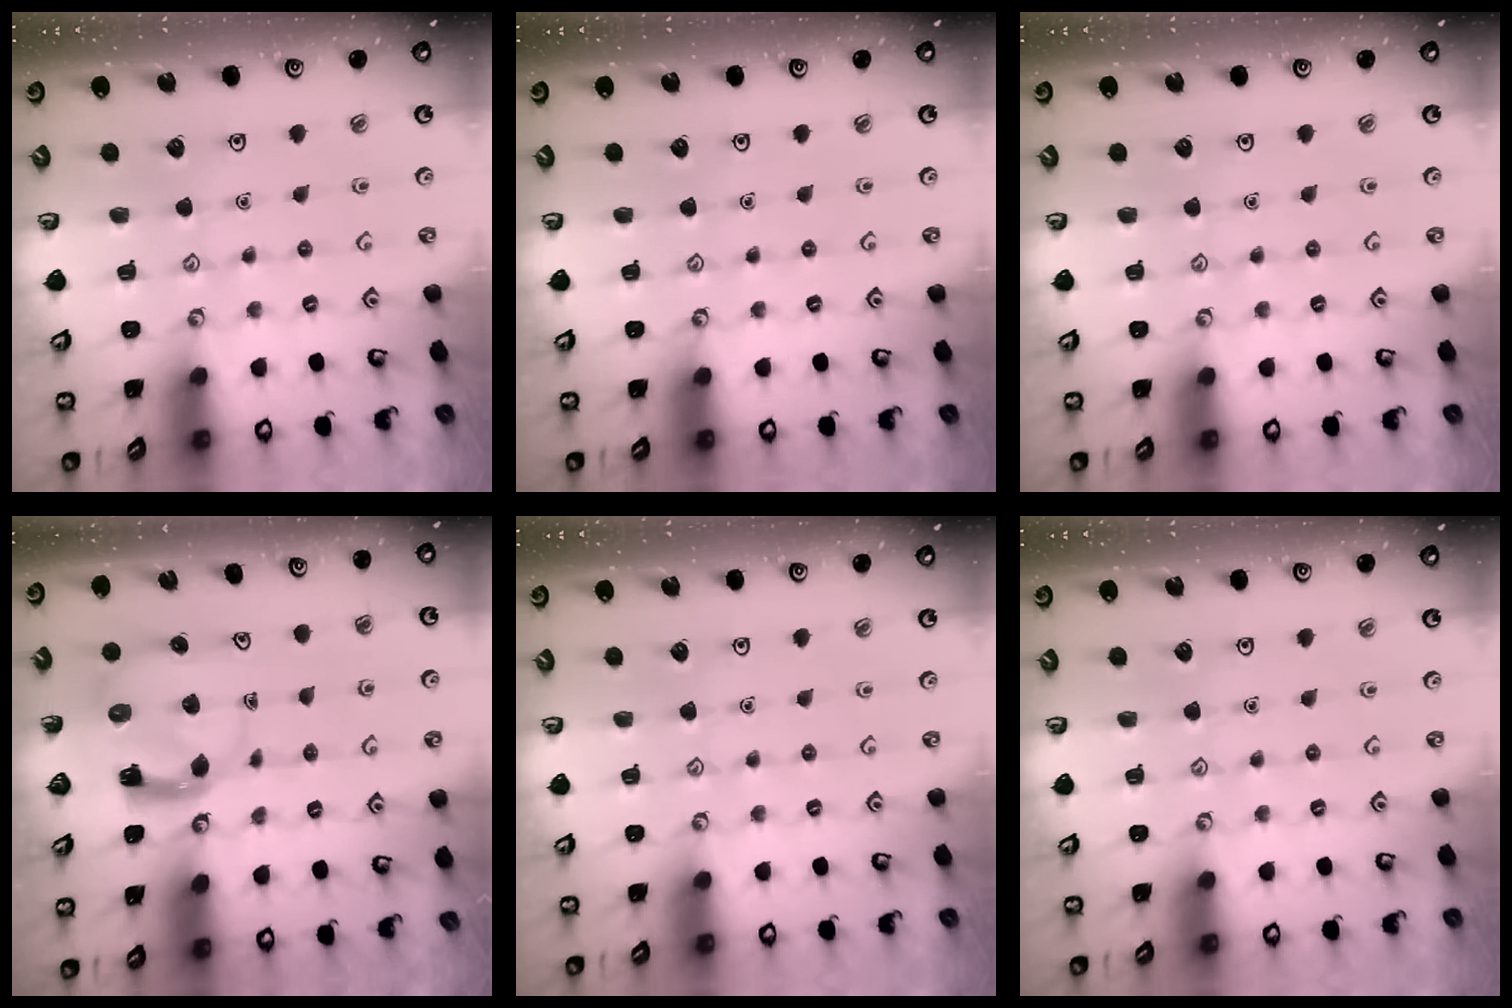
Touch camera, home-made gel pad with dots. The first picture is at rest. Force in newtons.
{"total": 0.0}
{"total": 0.0}
{"total": 3.8, "press": 3.8, "slide": 0.7}
{"total": 0.0}
{"total": 0.0}